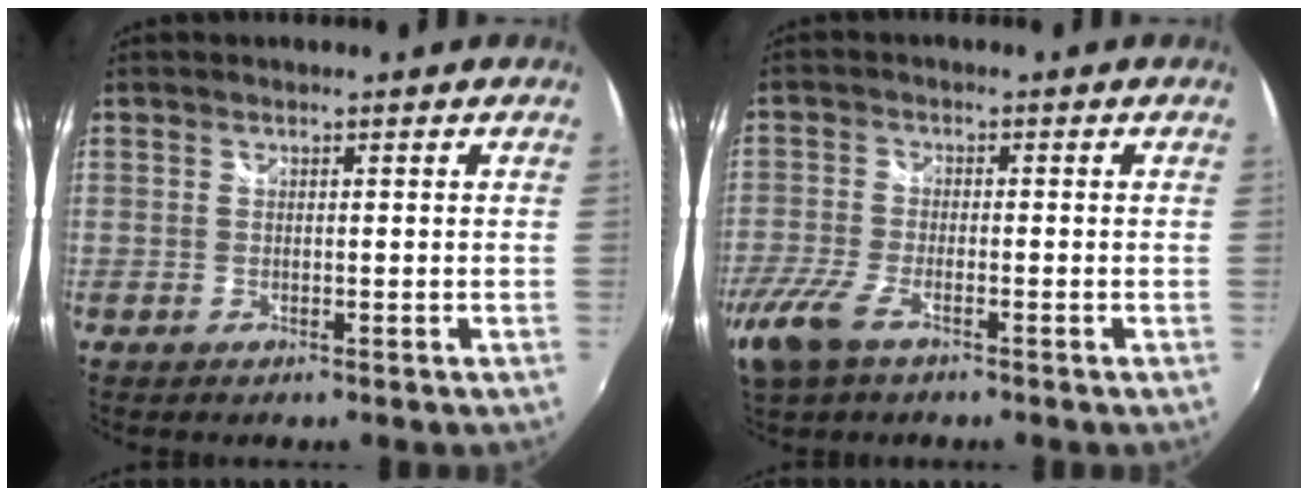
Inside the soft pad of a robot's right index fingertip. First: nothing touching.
{"total": 9.9, "force": [-6.0, 4.0, 6.8], "torque": [-0.168, -0.029, -0.118]}